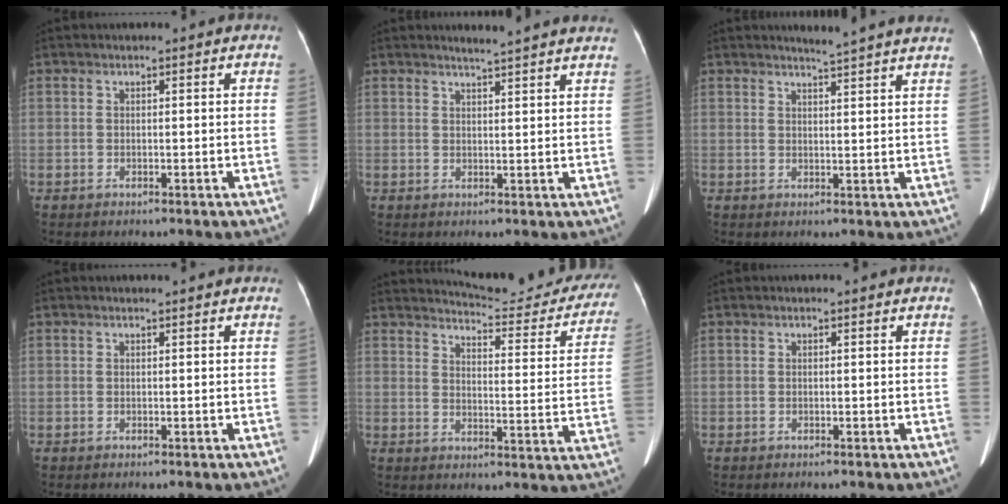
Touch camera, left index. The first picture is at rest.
{"total": 7.5, "force": [6.9, -0.4, 2.8], "torque": [-0.040, 0.007, 0.070]}
{"total": 7.1, "force": [6.6, -1.0, 2.4], "torque": [-0.035, -0.002, 0.069]}
{"total": 0.7, "force": [0.7, 0.1, 0.2], "torque": [-0.007, 0.007, 0.008]}
{"total": 19.3, "force": [18.6, 2.5, 4.8], "torque": [-0.049, -0.080, 0.208]}
{"total": 0.0}